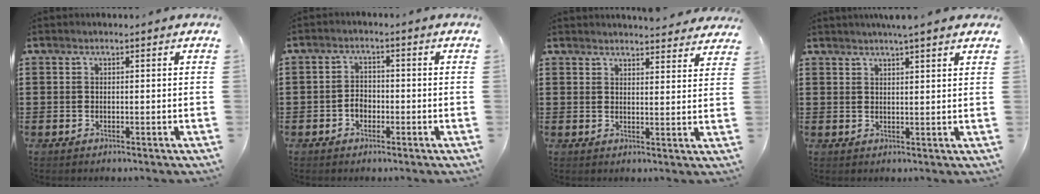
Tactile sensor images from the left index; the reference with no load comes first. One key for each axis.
{"total": 2.3, "fx": -1.1, "fy": 1.7, "fz": 1.1, "tx": -0.026, "ty": 0.005, "tz": -0.024}
{"total": 3.6, "fx": 3.6, "fy": 0.0, "fz": 0.2, "tx": -0.006, "ty": -0.018, "tz": 0.068}
{"total": 3.1, "fx": 2.8, "fy": -0.2, "fz": 1.4, "tx": -0.034, "ty": -0.002, "tz": 0.052}